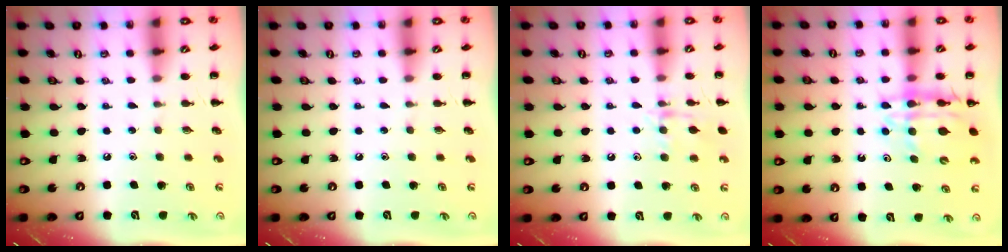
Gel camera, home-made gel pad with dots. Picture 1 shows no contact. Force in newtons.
{"total": 0.0}
{"total": 9.6, "press": 9.5, "slide": 0.8}
{"total": 12.9, "press": 12.4, "slide": 3.7}